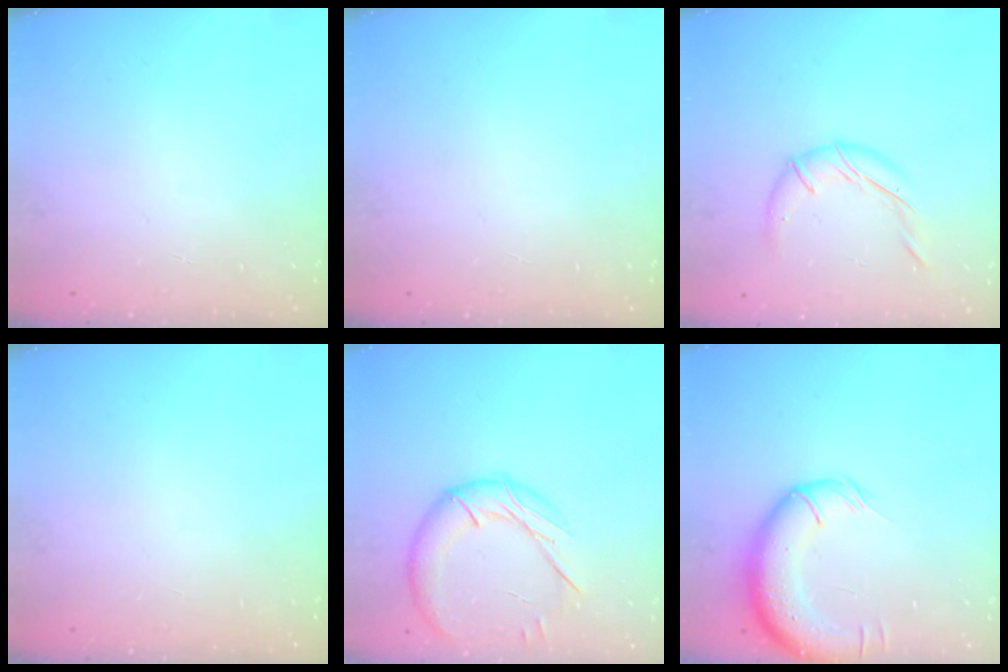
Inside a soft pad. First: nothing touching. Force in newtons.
{"total": 0.0}
{"total": 10.4, "press": 10.4, "slide": 0.5}
{"total": 0.0}
{"total": 13.7, "press": 13.6, "slide": 1.1}
{"total": 13.3, "press": 12.8, "slide": 3.4}